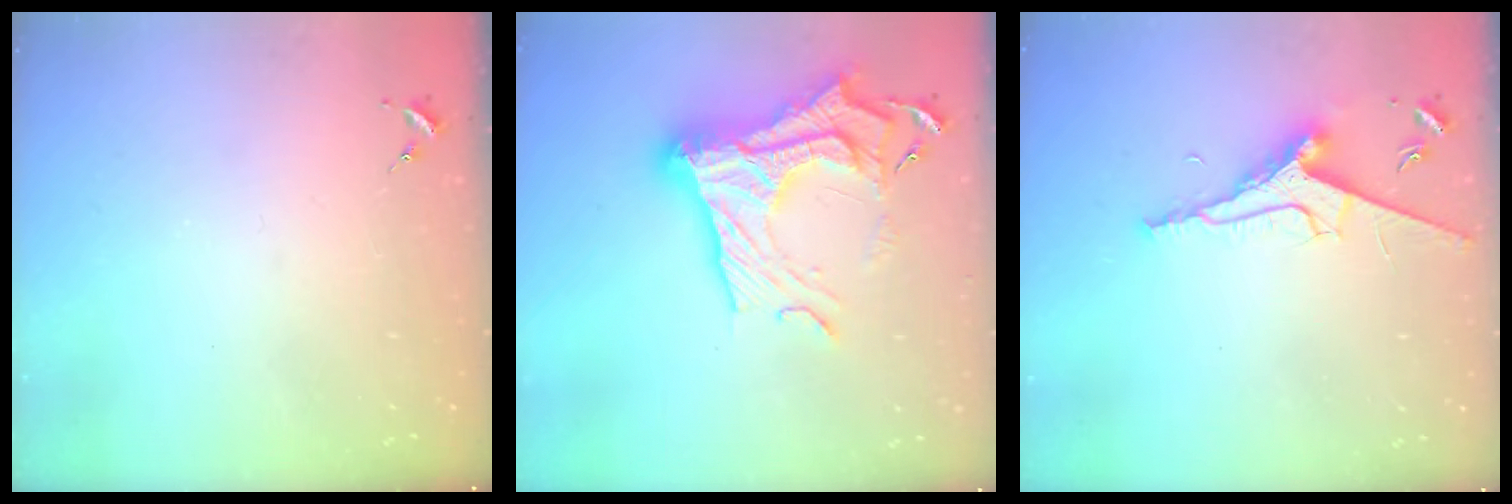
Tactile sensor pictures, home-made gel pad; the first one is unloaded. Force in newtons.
{"total": 26.5, "press": 26.4, "slide": 2.0}
{"total": 9.4, "press": 9.3, "slide": 1.2}